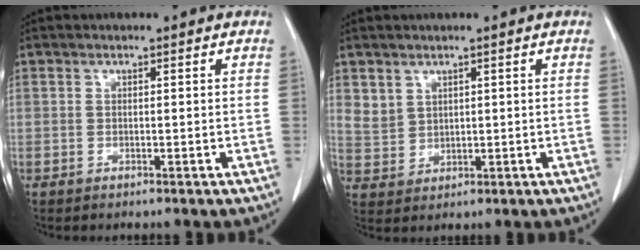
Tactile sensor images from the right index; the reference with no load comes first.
{"total": 3.6, "force": [2.1, 2.8, 0.7], "torque": [-0.013, -0.003, 0.052]}